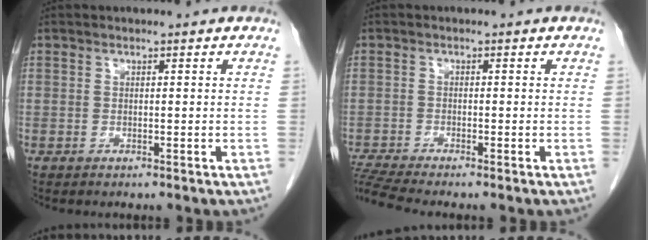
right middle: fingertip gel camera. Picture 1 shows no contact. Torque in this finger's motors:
{"motor_torque": [0.02, -0.01, 0.02, 0.01]}